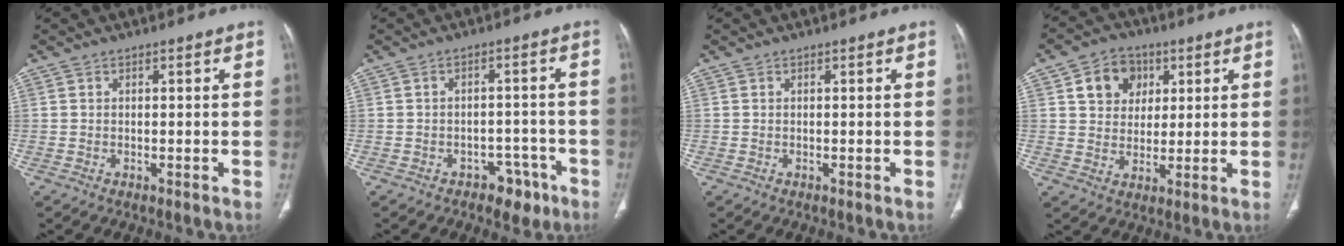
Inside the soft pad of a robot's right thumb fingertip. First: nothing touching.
{"total": 5.3, "force": [-3.3, 3.6, 2.1], "torque": [-0.002, 0.031, -0.039]}
{"total": 0.0}
{"total": 8.9, "force": [3.3, 7.2, 4.0], "torque": [-0.028, -0.008, 0.054]}